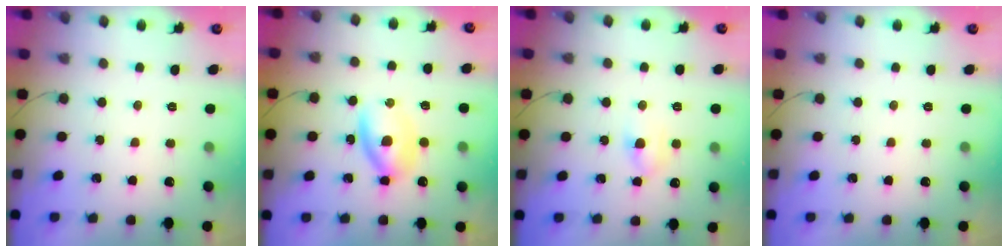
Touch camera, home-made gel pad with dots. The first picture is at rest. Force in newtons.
{"total": 5.1, "press": 5.1, "slide": 0.4}
{"total": 5.2, "press": 5.0, "slide": 1.6}
{"total": 0.0}